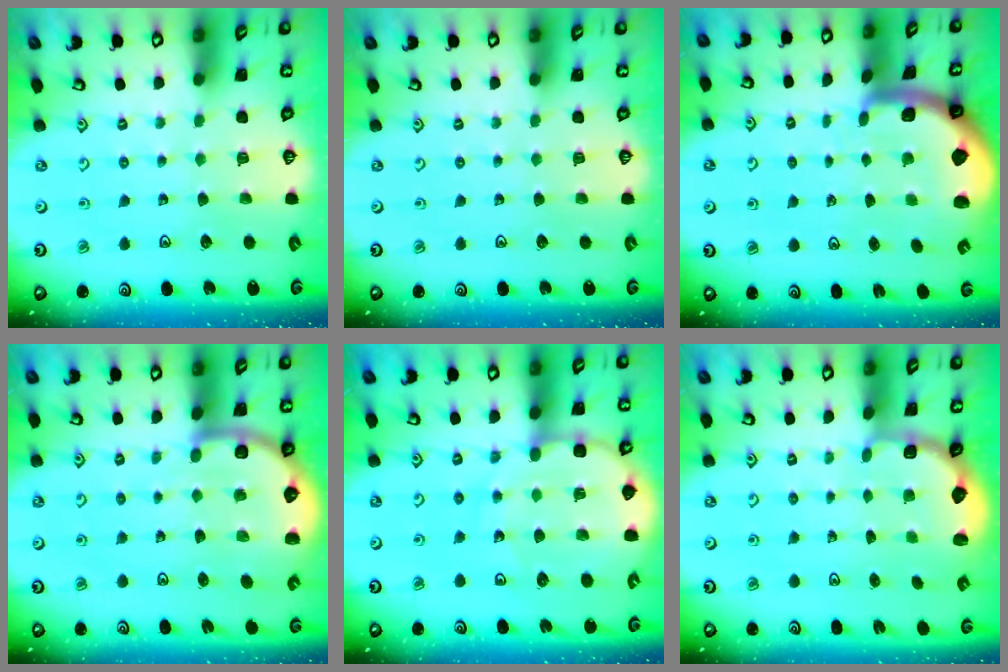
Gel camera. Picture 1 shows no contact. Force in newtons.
{"total": 0.0}
{"total": 2.4, "press": 2.4, "slide": 0.3}
{"total": 6.9, "press": 6.4, "slide": 2.6}
{"total": 12.4, "press": 12.0, "slide": 2.7}
{"total": 2.8, "press": 2.3, "slide": 1.5}